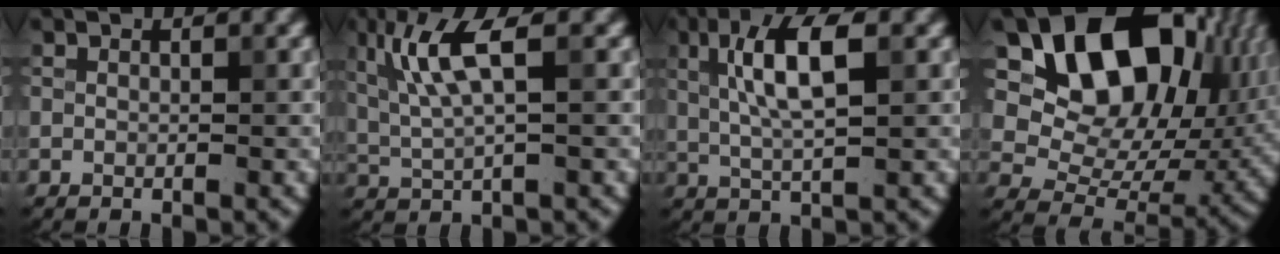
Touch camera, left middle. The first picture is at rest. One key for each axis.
{"total": 5.1, "fx": 1.6, "fy": 1.2, "fz": 4.7, "tx": -0.102, "ty": 0.002, "tz": 0.034}
{"total": 5.9, "fx": 1.4, "fy": 1.7, "fz": 5.4, "tx": -0.102, "ty": 0.008, "tz": 0.026}
{"total": 15.5, "fx": 6.3, "fy": 10.1, "fz": 9.9, "tx": -0.151, "ty": 0.015, "tz": 0.118}